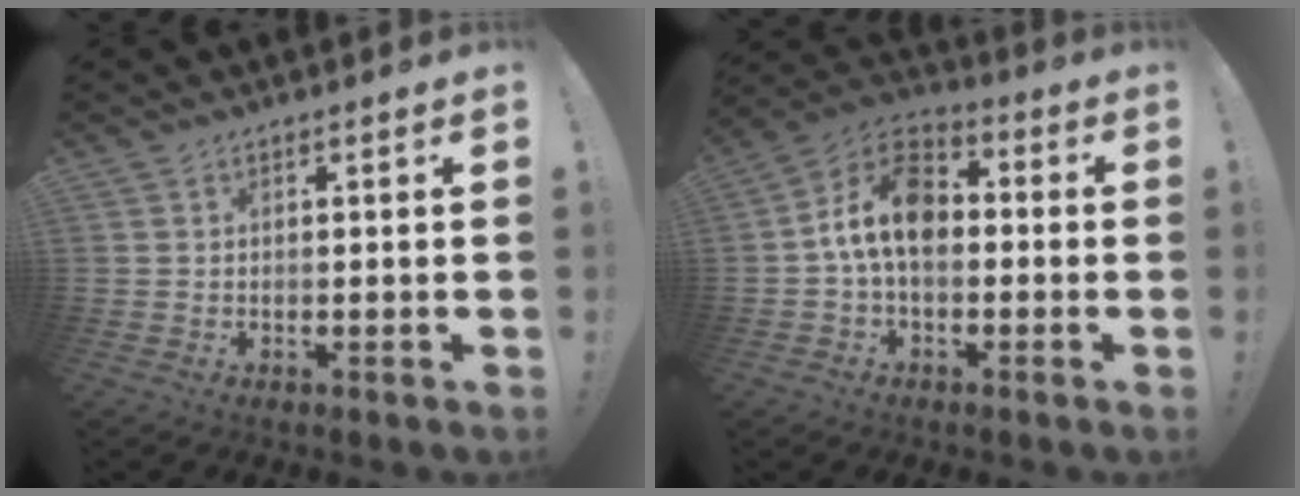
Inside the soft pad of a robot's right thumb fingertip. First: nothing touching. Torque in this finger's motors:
{"motor_torque": [1.58, 1.58, 0.21, -0.06, 0.07]}